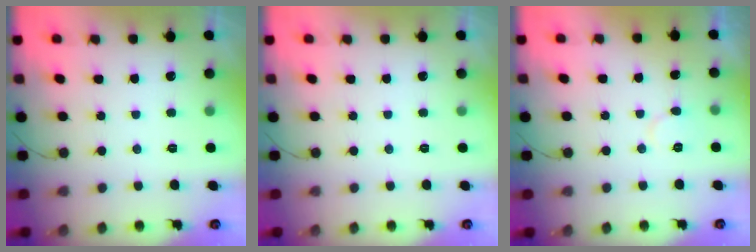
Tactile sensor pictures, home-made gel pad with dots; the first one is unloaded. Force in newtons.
{"total": 0.0}
{"total": 5.2, "press": 5.1, "slide": 0.4}